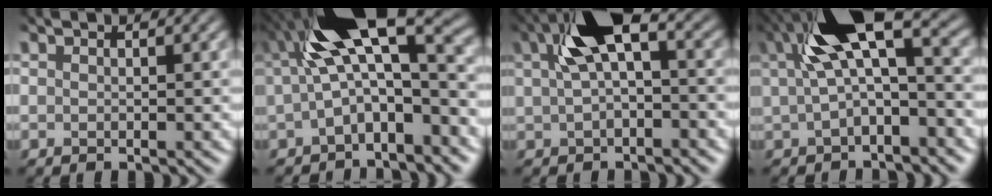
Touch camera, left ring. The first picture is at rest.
{"total": 8.8, "force": [0.8, 3.3, 8.1], "torque": [-0.139, 0.012, 0.006]}
{"total": 5.8, "force": [1.4, 2.6, 4.9], "torque": [-0.104, 0.010, 0.024]}
{"total": 7.3, "force": [1.9, 2.6, 6.5], "torque": [-0.123, 0.007, 0.028]}